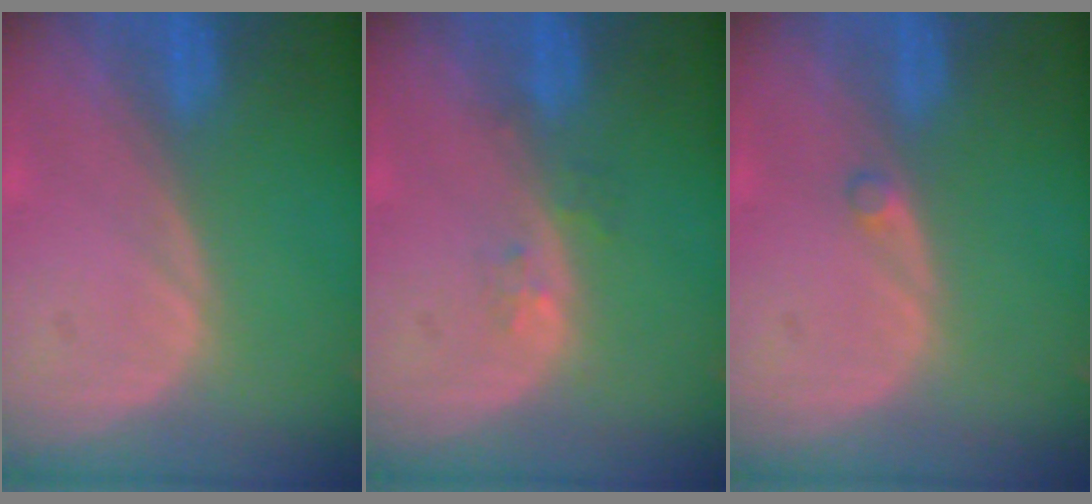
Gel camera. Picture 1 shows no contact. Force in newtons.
{"total": 1.6, "press": 1.6, "slide": 0.1}
{"total": 0.9, "press": 0.9, "slide": 0.2}